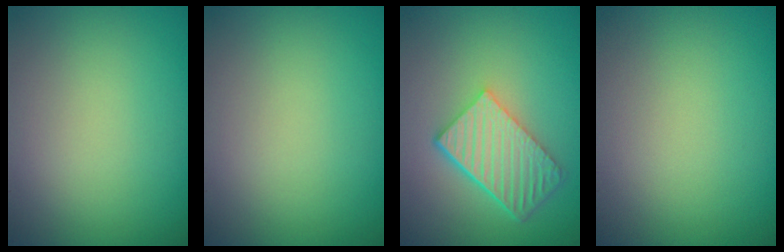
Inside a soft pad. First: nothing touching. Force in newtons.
{"total": 0.0}
{"total": 5.8, "press": 4.1, "slide": 4.1}
{"total": 0.0}